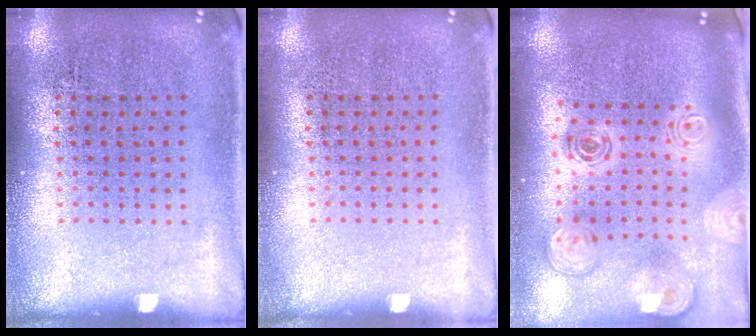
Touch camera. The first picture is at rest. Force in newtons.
{"total": 0.0}
{"total": 2.1, "press": 1.7, "slide": 1.2}